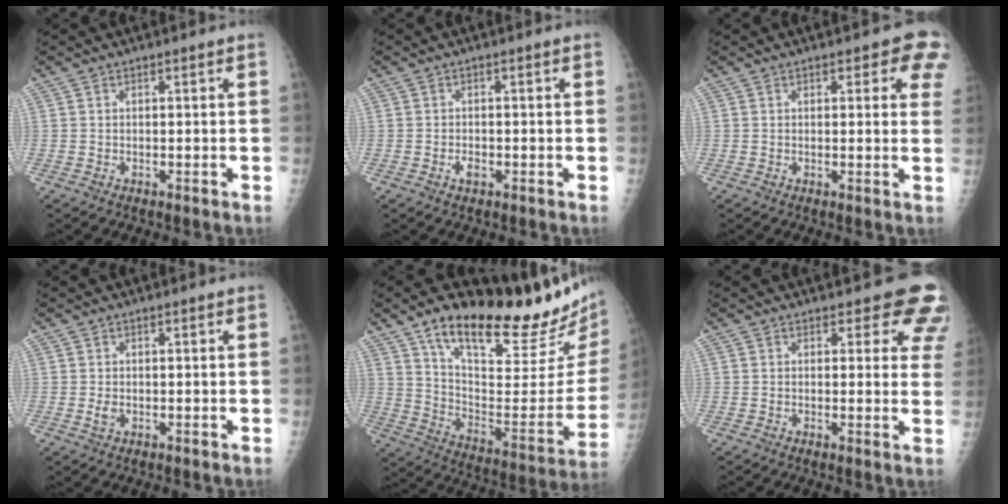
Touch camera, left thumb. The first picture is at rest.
{"total": 1.7, "force": [-0.8, 1.0, 1.1], "torque": [-0.016, 0.003, -0.013]}
{"total": 6.1, "force": [3.4, 2.9, 4.1], "torque": [-0.007, -0.010, 0.026]}
{"total": 1.2, "force": [-0.1, 0.8, 0.9], "torque": [-0.015, -0.003, -0.002]}
{"total": 29.3, "force": [21.2, 7.8, 18.6], "torque": [-0.245, -0.089, 0.324]}
{"total": 7.9, "force": [6.6, 3.7, 2.2], "torque": [0.029, -0.027, 0.044]}